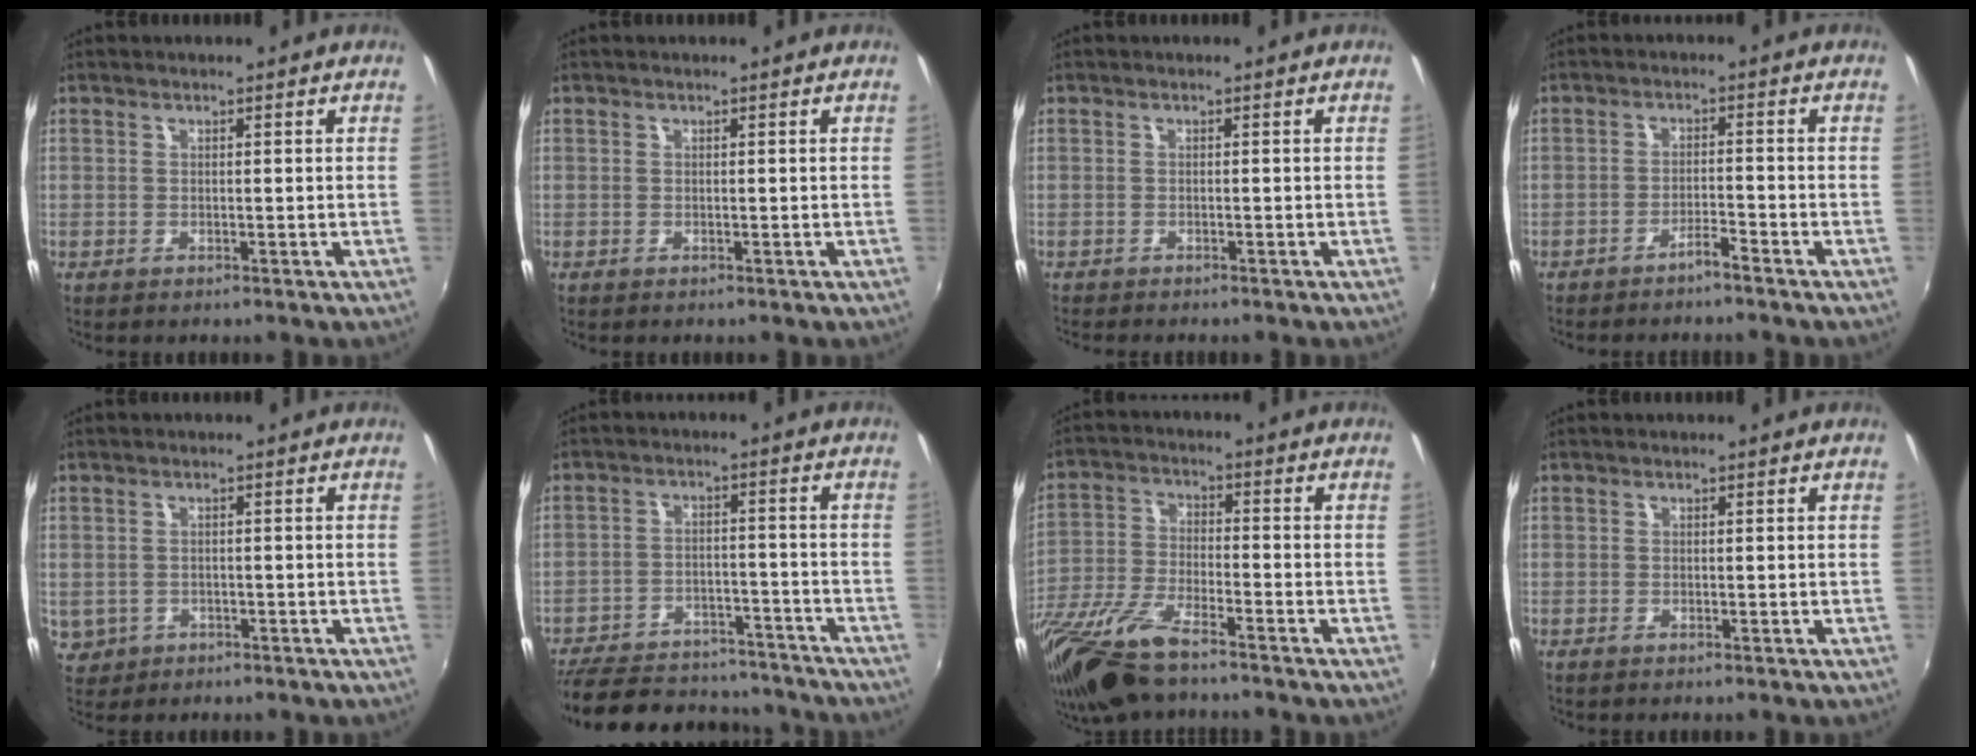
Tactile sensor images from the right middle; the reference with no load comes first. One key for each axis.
{"total": 0.0}
{"total": 1.7, "fx": -1.6, "fy": 0.0, "fz": 0.4, "tx": -0.013, "ty": -0.014, "tz": -0.028}
{"total": 2.4, "fx": -2.2, "fy": -0.4, "fz": 0.8, "tx": -0.023, "ty": 0.002, "tz": -0.037}
{"total": 4.8, "fx": -1.2, "fy": 4.3, "fz": 1.8, "tx": -0.055, "ty": -0.004, "tz": -0.006}
{"total": 23.3, "fx": -19.8, "fy": 8.5, "fz": 8.9, "tx": -0.198, "ty": 0.010, "tz": -0.261}
{"total": 16.8, "fx": -12.6, "fy": 4.2, "fz": 10.3, "tx": -0.223, "ty": -0.047, "tz": -0.239}
{"total": 0.5, "fx": -0.4, "fy": 0.1, "fz": 0.4, "tx": -0.008, "ty": -0.003, "tz": -0.008}